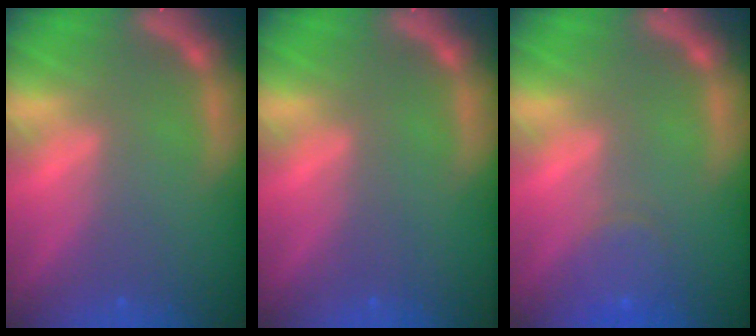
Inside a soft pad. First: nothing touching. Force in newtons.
{"total": 0.0}
{"total": 3.0}